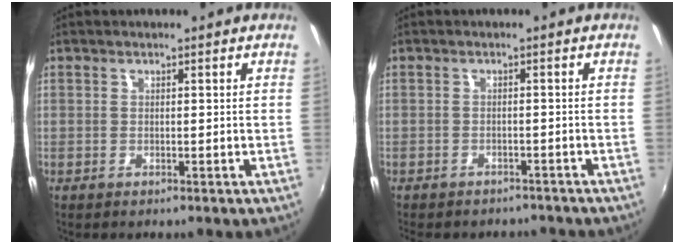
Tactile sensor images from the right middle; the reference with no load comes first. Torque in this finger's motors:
{"motor_torque": [1.07, -1.07, 0.29, 0.05]}